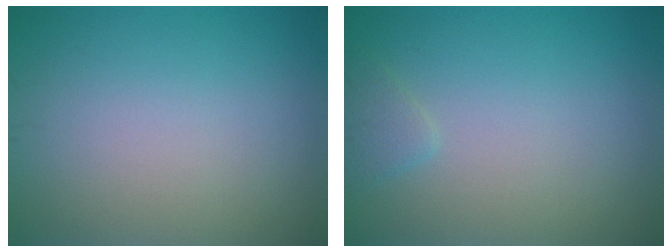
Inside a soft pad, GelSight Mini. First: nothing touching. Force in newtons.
{"total": 1.1, "press": 1.1, "slide": 0.1}